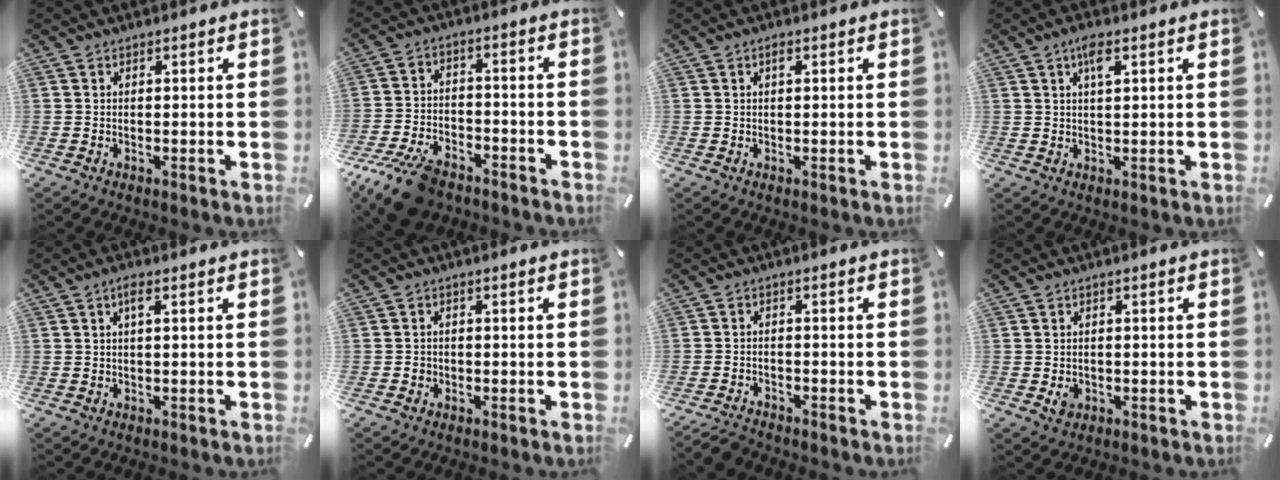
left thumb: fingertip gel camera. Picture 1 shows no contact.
{"total": 11.2, "force": [-8.1, 5.3, 5.7], "torque": [-0.104, 0.044, -0.148]}
{"total": 1.0, "force": [0.3, 0.4, 0.8], "torque": [-0.017, 0.004, 0.004]}
{"total": 3.6, "force": [1.7, 1.0, 3.0], "torque": [-0.057, 0.004, 0.025]}
{"total": 2.3, "force": [0.5, 0.4, 2.2], "torque": [-0.043, 0.005, 0.007]}
{"total": 1.7, "force": [-0.8, 1.4, 0.4], "torque": [-0.007, 0.007, -0.018]}
{"total": 3.5, "force": [-3.3, 1.0, 0.8], "torque": [-0.024, 0.014, -0.067]}
{"total": 2.5, "force": [-0.7, 2.1, 1.2], "torque": [-0.011, 0.000, -0.012]}